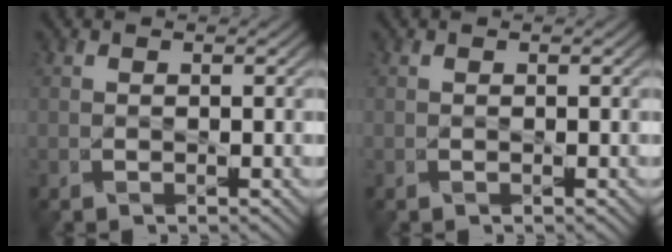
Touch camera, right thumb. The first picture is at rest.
{"total": 0.0}